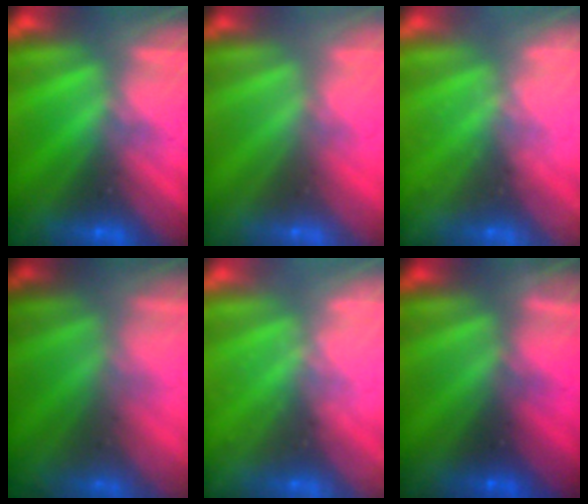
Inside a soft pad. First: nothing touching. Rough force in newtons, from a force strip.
{"total": 2.9}
{"total": 2.4}
{"total": 7.7}
{"total": 2.4}
{"total": 8.2}